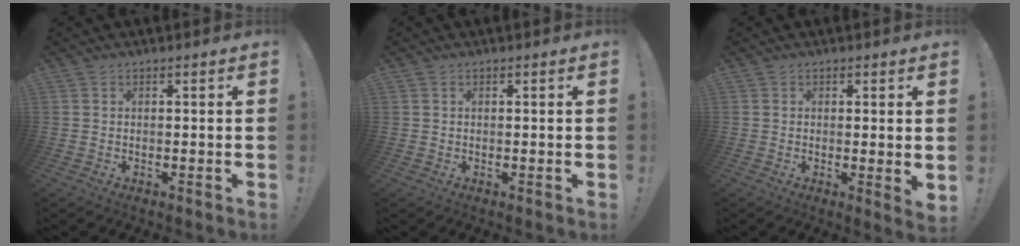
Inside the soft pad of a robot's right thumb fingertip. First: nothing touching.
{"total": 0.0}
{"total": 2.6, "force": [0.8, 0.5, 2.4], "torque": [-0.020, -0.010, 0.013]}